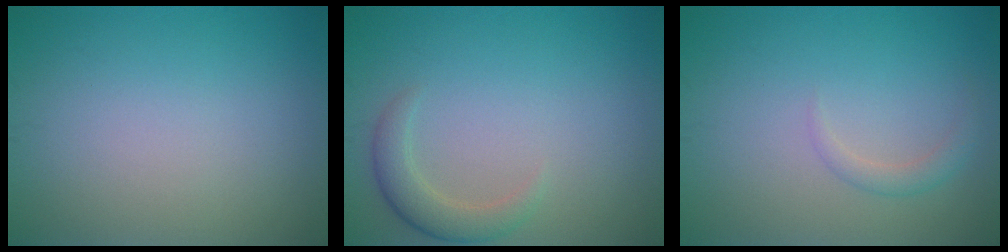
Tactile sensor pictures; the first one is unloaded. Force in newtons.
{"total": 2.6, "press": 2.6, "slide": 0.1}
{"total": 1.3, "press": 1.3, "slide": 0.1}